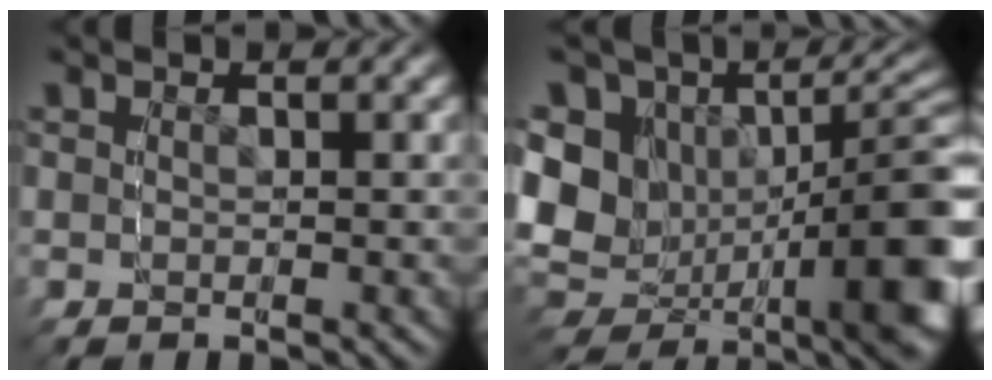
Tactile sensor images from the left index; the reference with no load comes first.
{"total": 14.8, "force": [-0.5, 11.3, 9.6], "torque": [-0.184, -0.014, -0.011]}